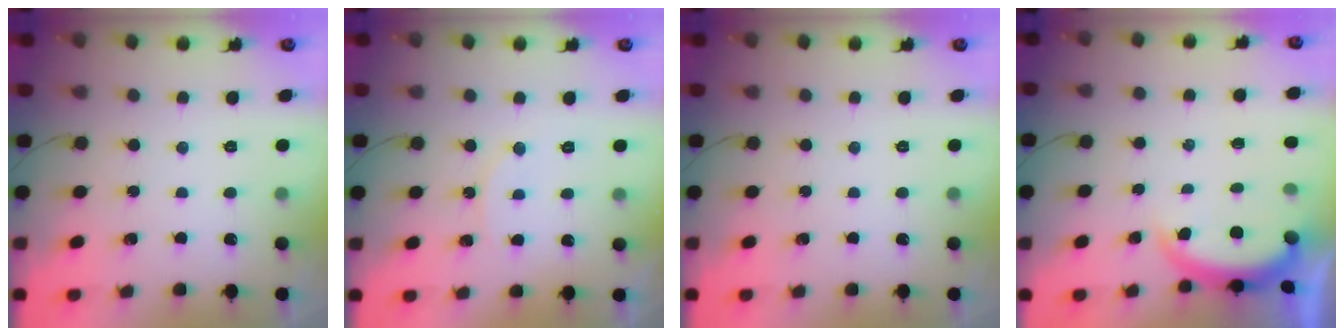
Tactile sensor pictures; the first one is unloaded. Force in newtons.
{"total": 6.1, "press": 6.1, "slide": 0.8}
{"total": 0.0}
{"total": 4.0, "press": 4.0, "slide": 0.5}